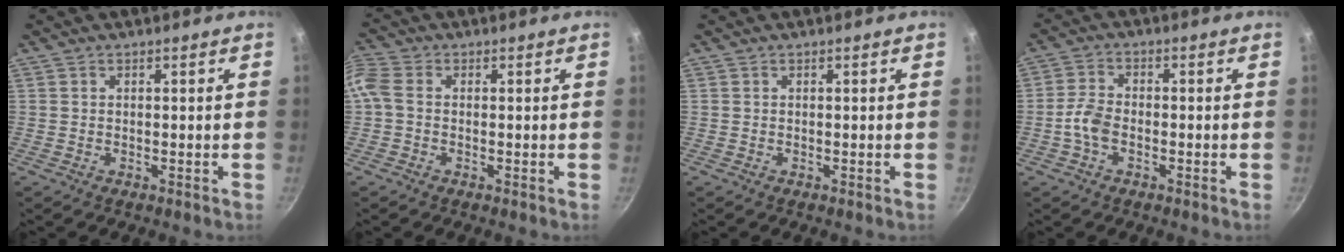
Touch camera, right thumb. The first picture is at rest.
{"total": 3.7, "force": [-0.4, 2.6, 2.6], "torque": [-0.064, 0.011, -0.021]}
{"total": 0.0}
{"total": 4.8, "force": [-1.5, 2.8, 3.6], "torque": [-0.077, 0.019, -0.038]}